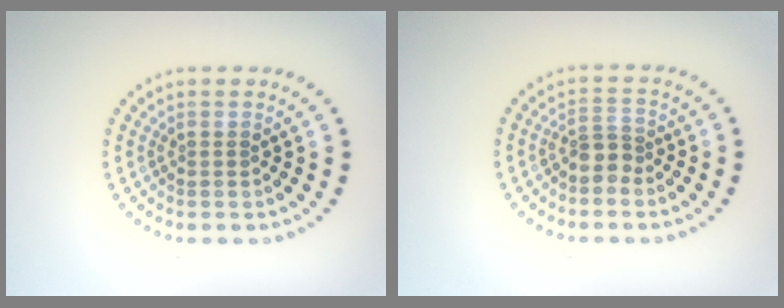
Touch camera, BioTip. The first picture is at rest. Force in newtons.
{"total": 2.2, "press": 1.7, "slide": 1.4}